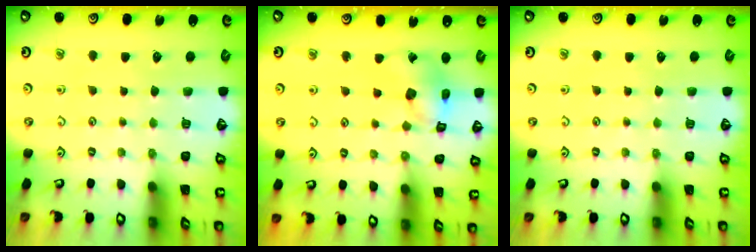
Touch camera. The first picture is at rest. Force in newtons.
{"total": 11.1, "press": 11.0, "slide": 1.3}
{"total": 0.0}